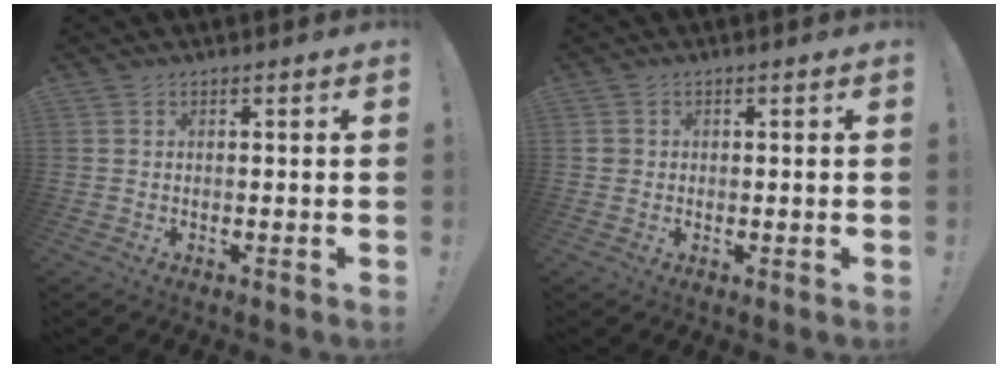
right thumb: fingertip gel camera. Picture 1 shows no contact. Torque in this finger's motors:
{"motor_torque": [0.13, 0.00, 0.04, -0.13, -0.02]}